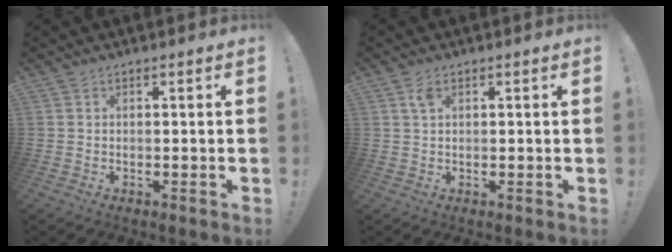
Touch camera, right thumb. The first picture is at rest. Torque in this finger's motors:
{"motor_torque": [-0.12, 0.24, 0.05, 0.50, 0.00]}